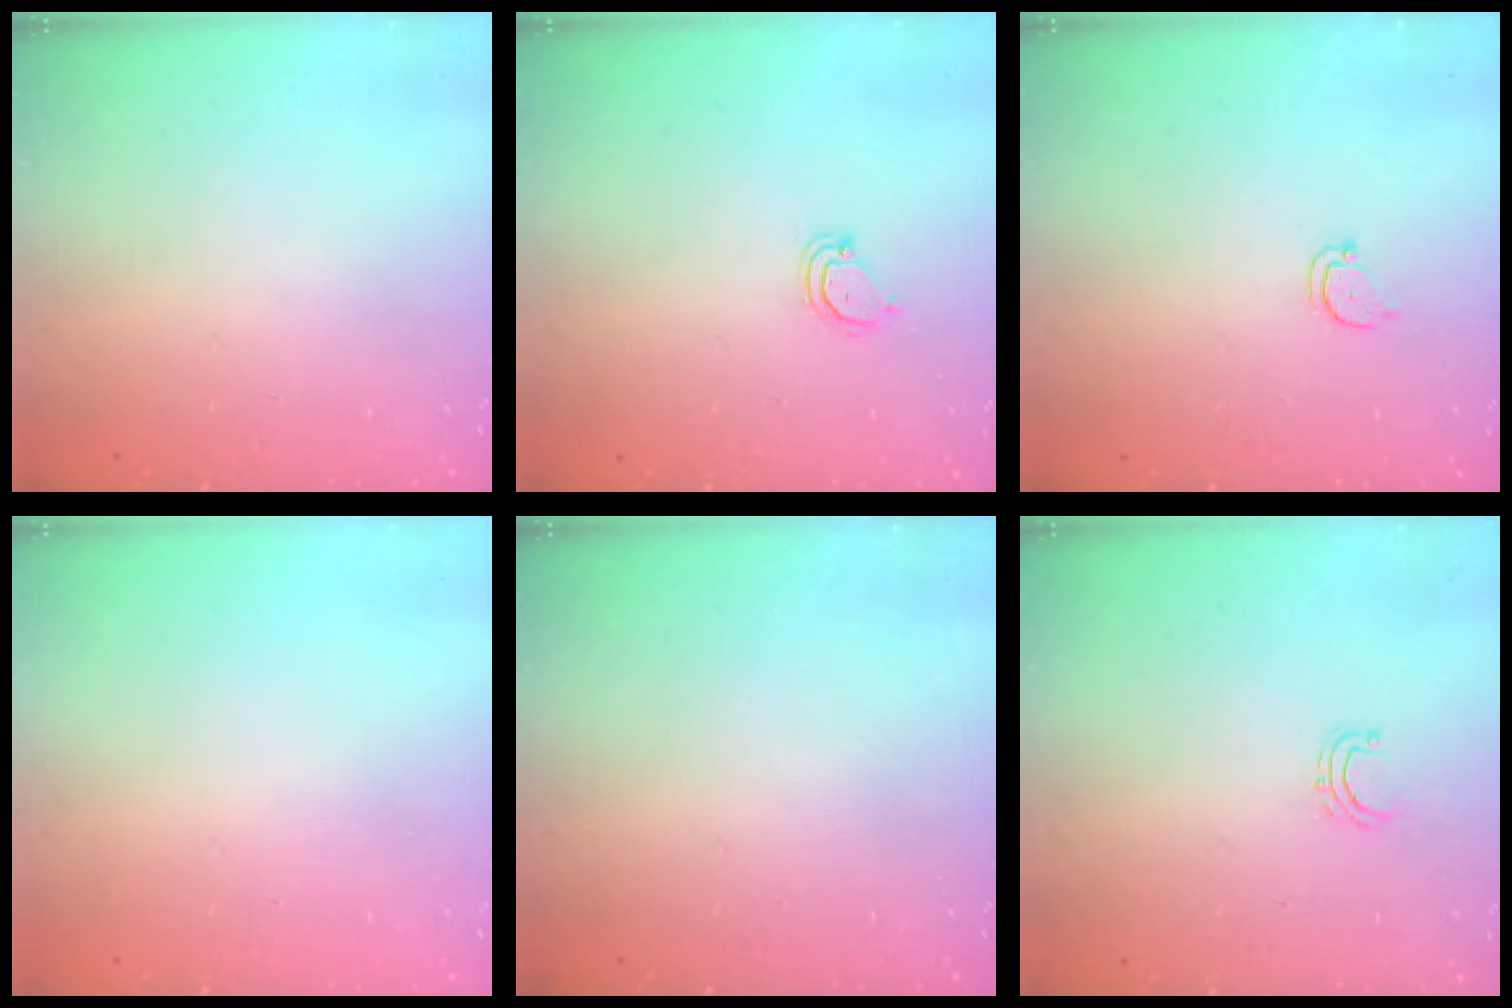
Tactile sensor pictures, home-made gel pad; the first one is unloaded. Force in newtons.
{"total": 3.4, "press": 3.3, "slide": 0.5}
{"total": 2.2, "press": 2.2, "slide": 0.2}
{"total": 0.0}
{"total": 0.0}
{"total": 3.9, "press": 3.9, "slide": 0.3}